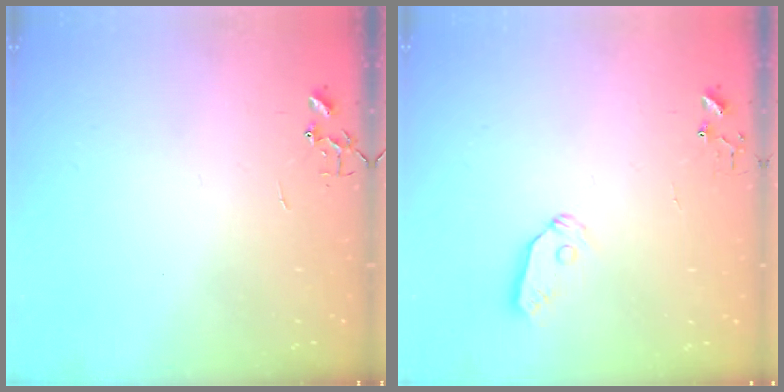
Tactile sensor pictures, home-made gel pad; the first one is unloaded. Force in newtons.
{"total": 6.5, "press": 6.5, "slide": 0.2}